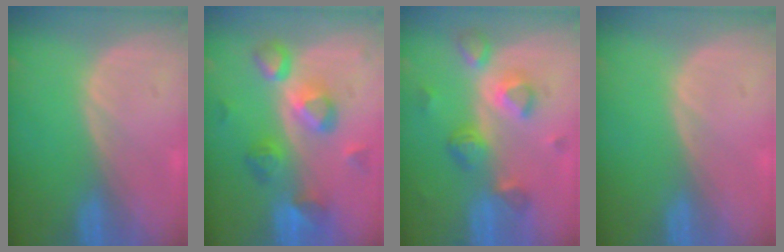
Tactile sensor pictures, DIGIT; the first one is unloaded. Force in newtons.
{"total": 8.3, "press": 8.1, "slide": 1.7}
{"total": 7.8, "press": 6.9, "slide": 3.6}
{"total": 0.0}